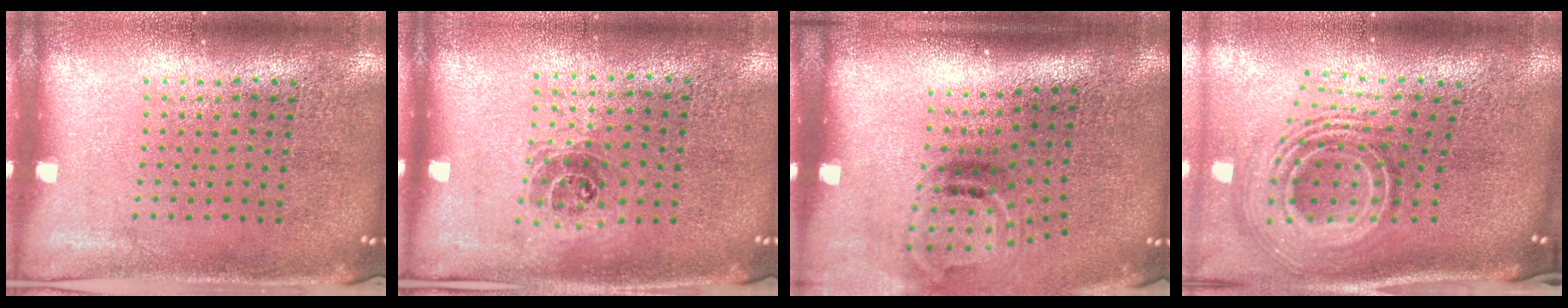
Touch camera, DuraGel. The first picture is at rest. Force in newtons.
{"total": 1.1, "press": 1.0, "slide": 0.5}
{"total": 2.0, "press": 1.3, "slide": 1.6}
{"total": 3.2, "press": 2.0, "slide": 2.5}